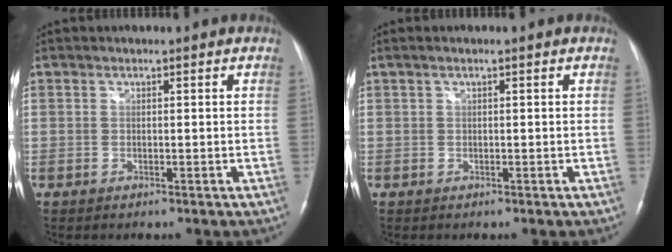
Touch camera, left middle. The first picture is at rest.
{"total": 1.3, "force": [0.6, 0.0, 1.2], "torque": [-0.030, 0.010, 0.010]}